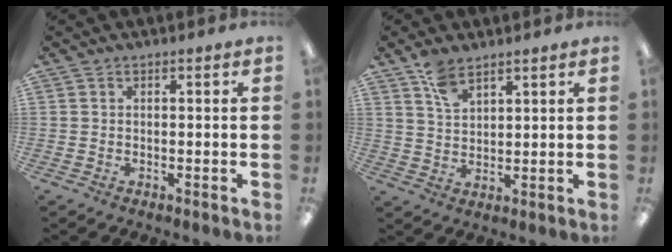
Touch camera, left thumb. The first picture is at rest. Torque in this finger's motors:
{"motor_torque": [0.61, 0.12, 0.40, -0.48, 0.01]}